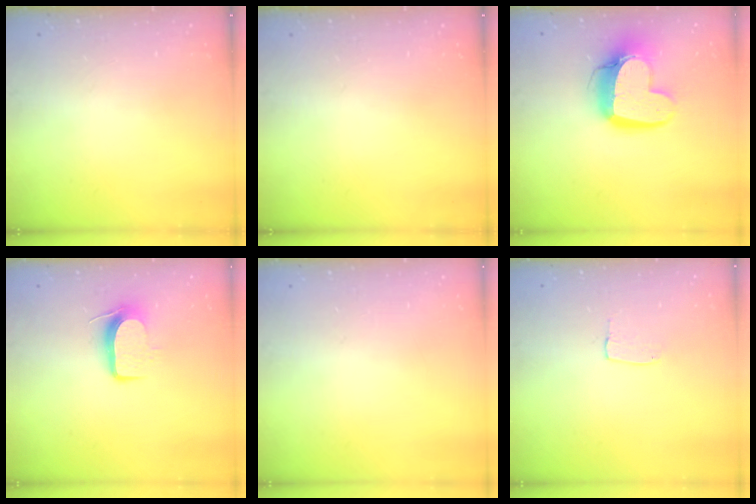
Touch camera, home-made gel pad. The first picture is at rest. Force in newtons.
{"total": 0.0}
{"total": 14.7, "press": 14.6, "slide": 1.4}
{"total": 8.7, "press": 8.6, "slide": 1.2}
{"total": 0.0}
{"total": 3.4, "press": 3.4, "slide": 0.2}